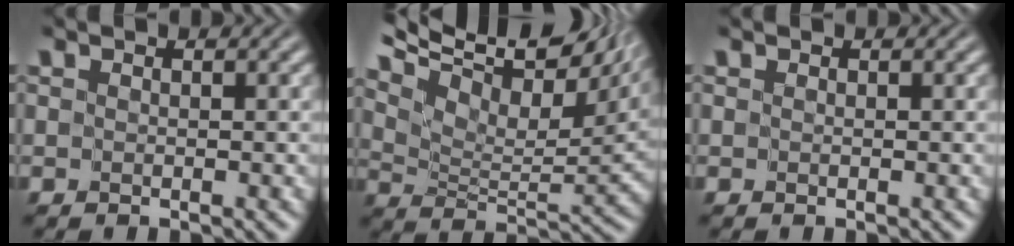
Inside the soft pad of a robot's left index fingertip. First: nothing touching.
{"total": 13.4, "force": [8.0, 5.8, 9.1], "torque": [-0.167, 0.052, 0.135]}
{"total": 0.0}